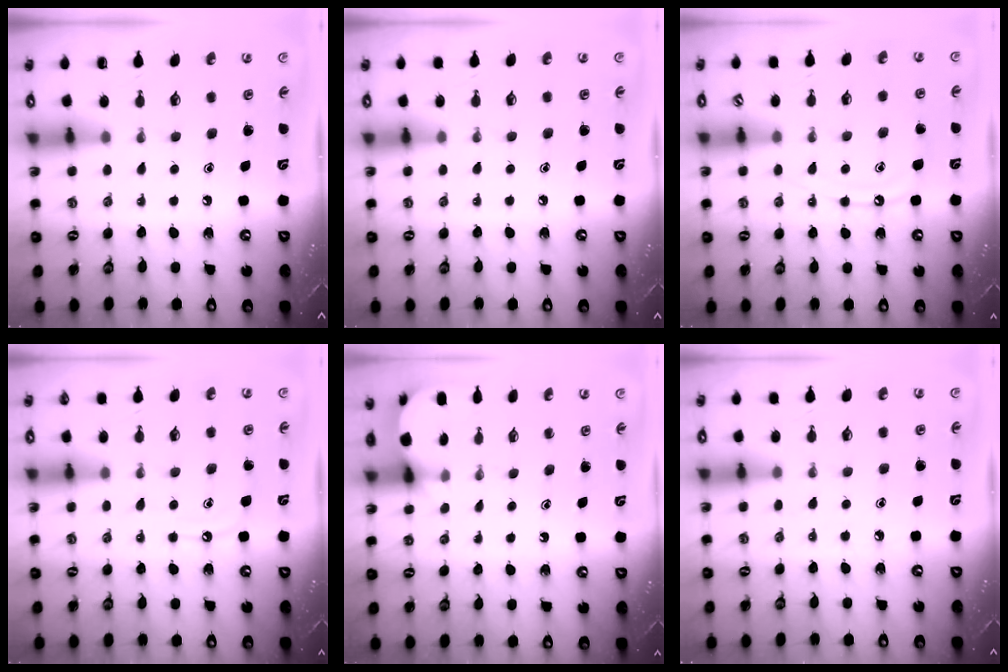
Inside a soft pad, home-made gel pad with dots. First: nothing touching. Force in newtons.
{"total": 3.7, "press": 3.6, "slide": 0.6}
{"total": 9.2, "press": 9.2, "slide": 0.8}
{"total": 6.8, "press": 6.8, "slide": 0.7}
{"total": 4.1, "press": 4.0, "slide": 0.4}
{"total": 4.9, "press": 4.9, "slide": 0.7}